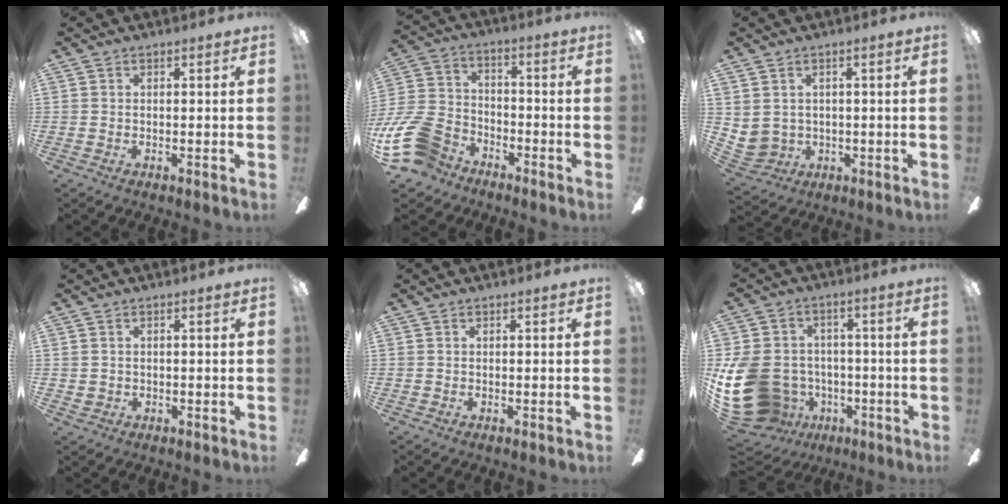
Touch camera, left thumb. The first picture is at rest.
{"total": 16.0, "force": [-8.2, 10.8, 8.5], "torque": [-0.194, 0.049, -0.150]}
{"total": 3.6, "force": [1.7, 3.2, 0.4], "torque": [-0.029, -0.009, 0.033]}
{"total": 1.0, "force": [0.3, 1.0, 0.0], "torque": [0.000, 0.004, 0.003]}
{"total": 0.0}
{"total": 18.7, "force": [-4.7, 15.1, 10.0], "torque": [-0.228, 0.027, -0.060]}